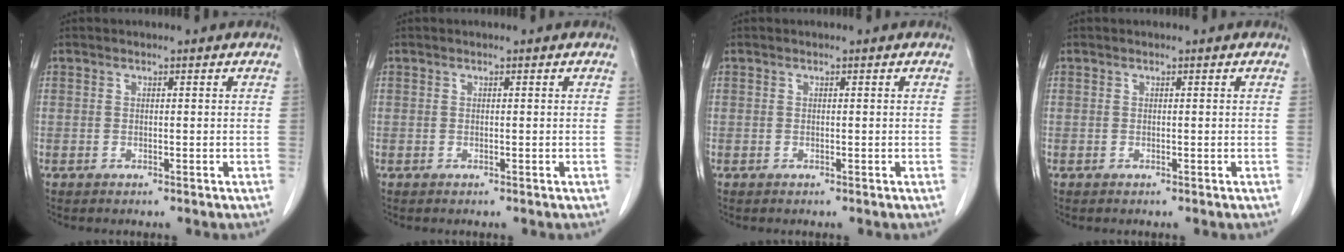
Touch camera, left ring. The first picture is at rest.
{"total": 0.0}
{"total": 0.0}
{"total": 0.0}